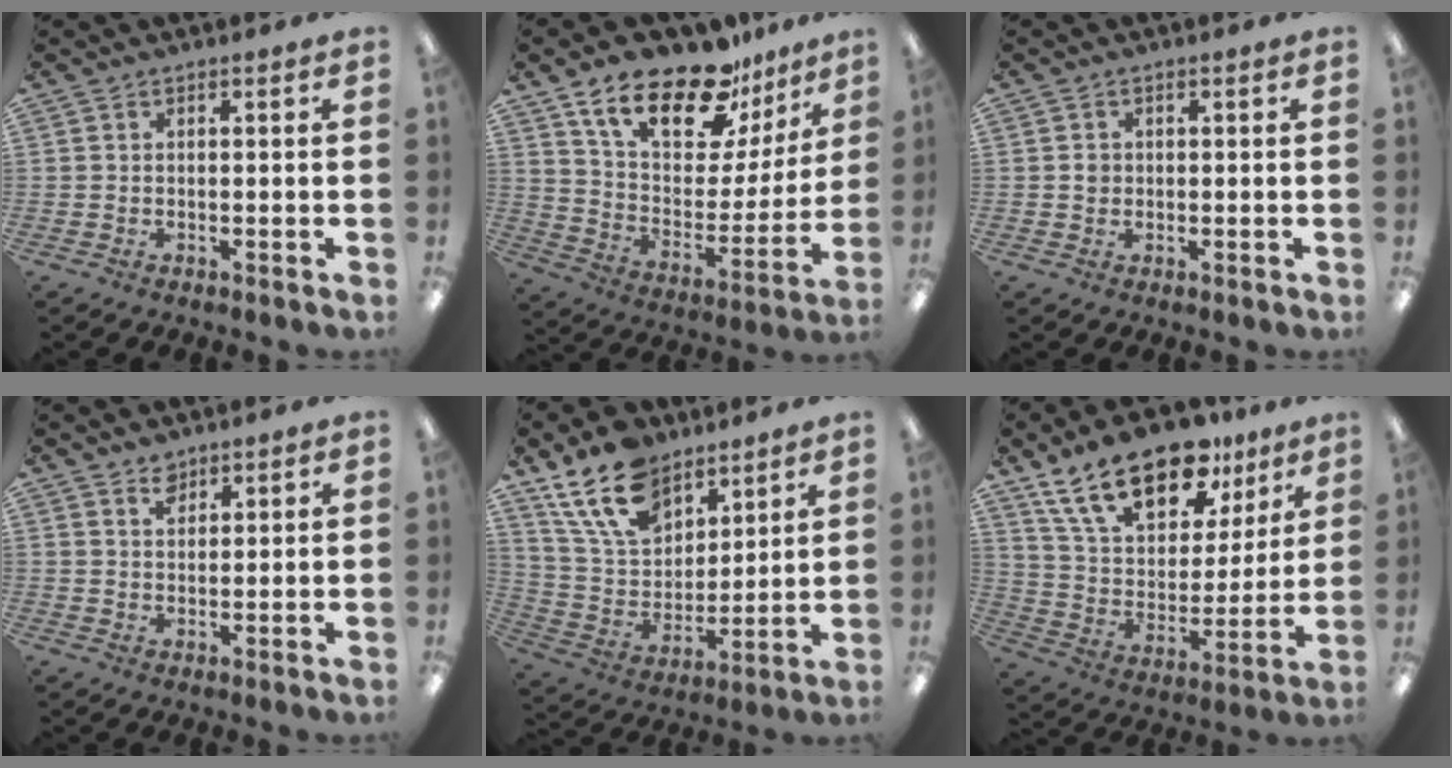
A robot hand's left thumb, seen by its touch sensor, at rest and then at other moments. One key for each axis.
{"total": 21.8, "fx": 15.9, "fy": 9.1, "fz": 11.8, "tx": -0.203, "ty": -0.098, "tz": 0.278}
{"total": 1.5, "fx": 0.1, "fy": 1.4, "fz": 0.5, "tx": -0.003, "ty": 0.003, "tz": -0.001}
{"total": 3.5, "fx": 2.7, "fy": 1.9, "fz": 1.0, "tx": -0.009, "ty": -0.010, "tz": 0.050}
{"total": 17.8, "fx": 11.9, "fy": 10.2, "fz": 8.3, "tx": -0.161, "ty": -0.052, "tz": 0.223}
{"total": 21.9, "fx": 14.6, "fy": 11.0, "fz": 12.1, "tx": -0.210, "ty": -0.076, "tz": 0.261}